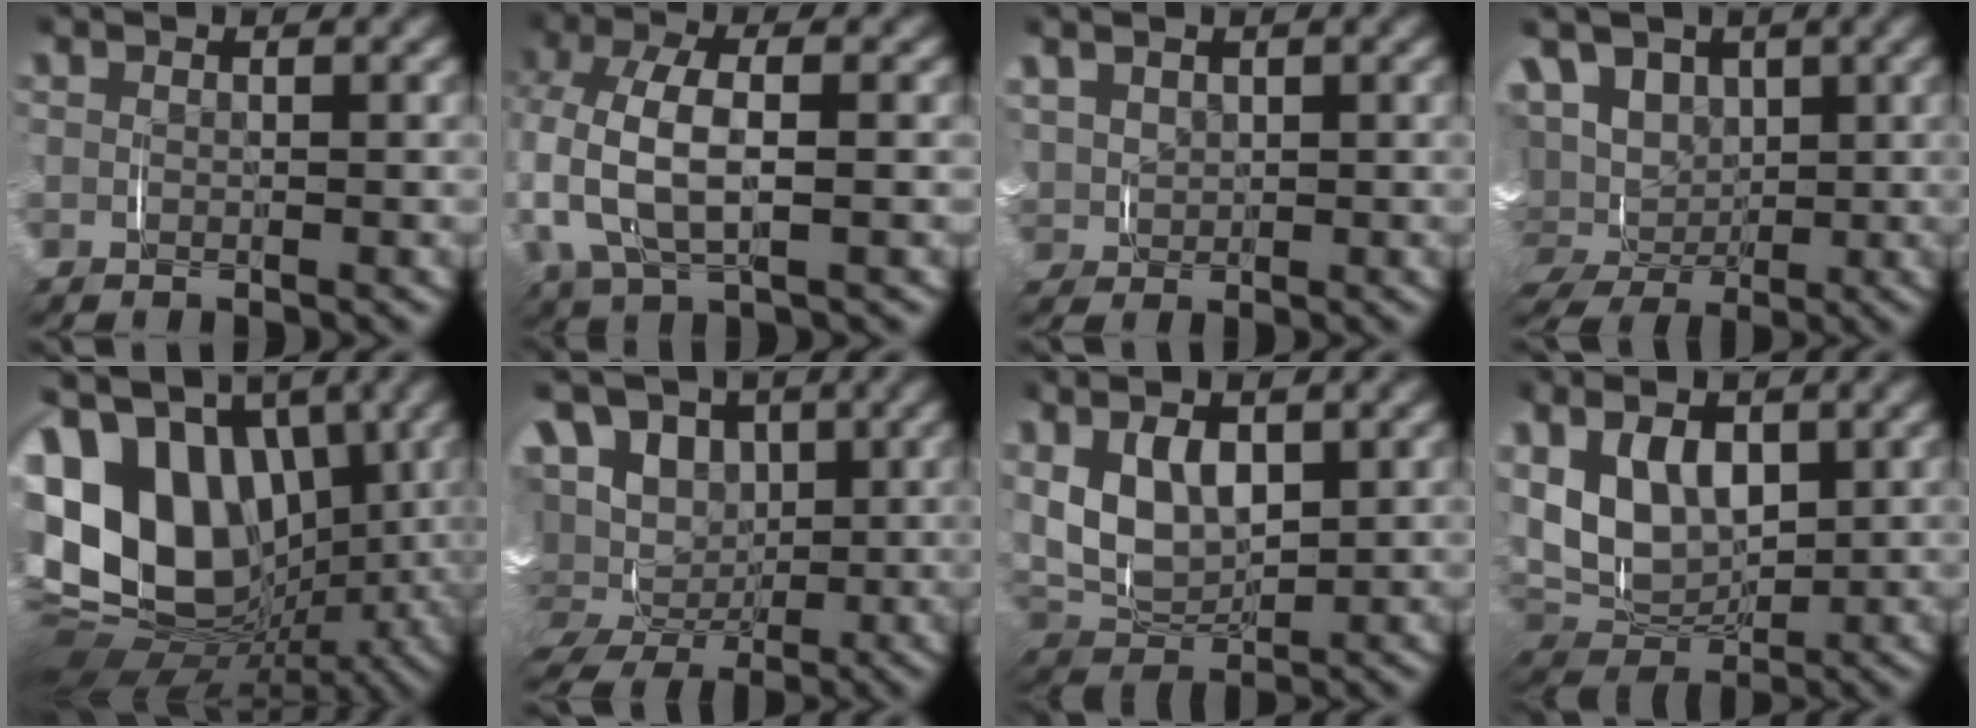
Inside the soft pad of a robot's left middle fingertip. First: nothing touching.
{"total": 6.8, "force": [0.0, 4.2, 5.3], "torque": [-0.157, -0.015, 0.009]}
{"total": 2.5, "force": [1.2, 2.1, 0.9], "torque": [-0.034, -0.001, 0.029]}
{"total": 13.7, "force": [-1.0, 12.8, 4.9], "torque": [-0.156, -0.051, -0.009]}
{"total": 24.1, "force": [1.0, 18.7, 15.2], "torque": [-0.319, -0.044, 0.027]}
{"total": 15.4, "force": [-1.1, 13.8, 6.9], "torque": [-0.163, -0.048, -0.014]}
{"total": 8.2, "force": [1.5, 5.9, 5.5], "torque": [-0.120, -0.006, 0.031]}
{"total": 10.1, "force": [1.3, 7.6, 6.5], "torque": [-0.143, -0.015, 0.027]}